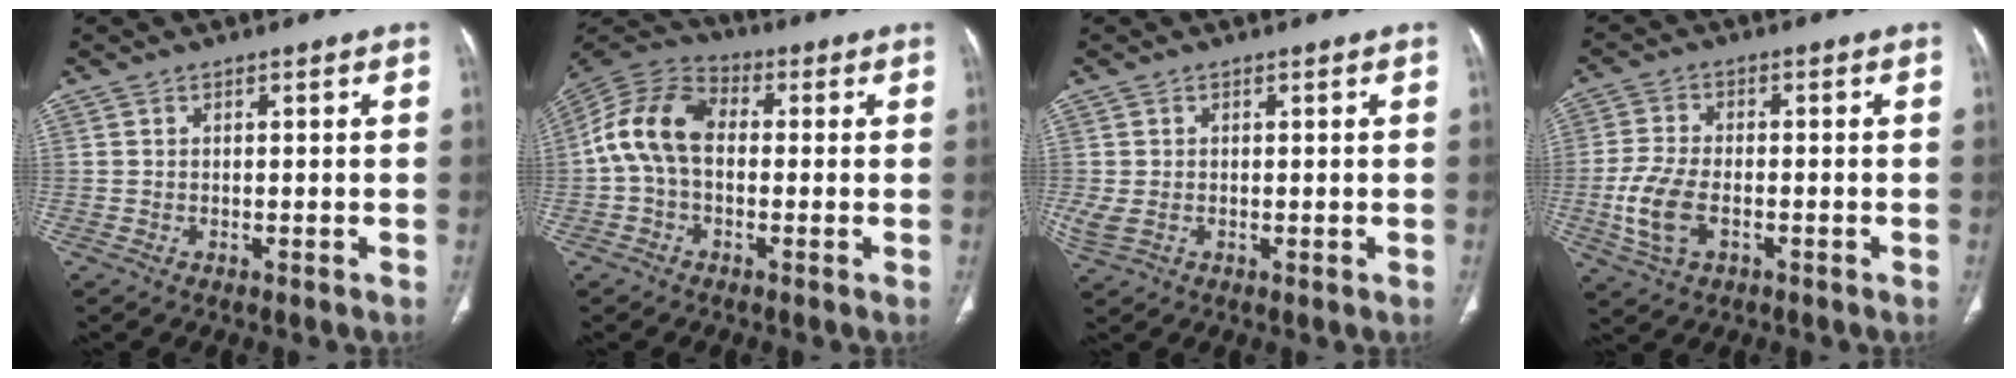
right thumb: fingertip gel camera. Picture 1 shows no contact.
{"total": 11.5, "force": [-0.1, 7.8, 8.5], "torque": [-0.160, 0.030, -0.014]}
{"total": 3.2, "force": [-0.3, 2.1, 2.4], "torque": [-0.072, 0.003, 0.001]}
{"total": 8.5, "force": [-2.3, 4.8, 6.6], "torque": [-0.148, 0.005, -0.043]}